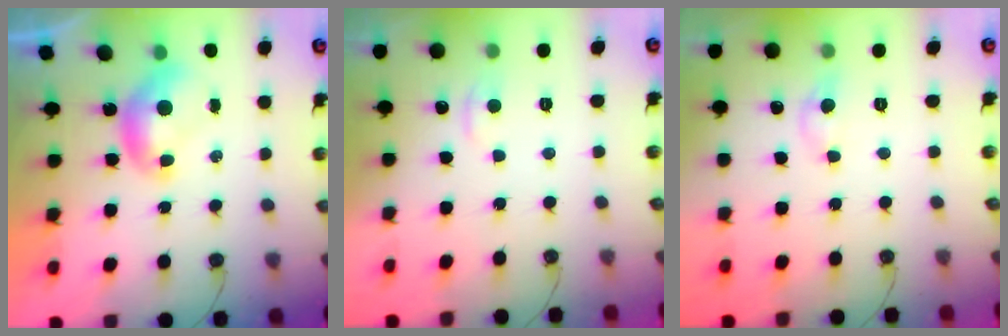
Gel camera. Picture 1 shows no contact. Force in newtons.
{"total": 1.7, "press": 1.6, "slide": 0.5}
{"total": 1.2, "press": 1.2, "slide": 0.2}